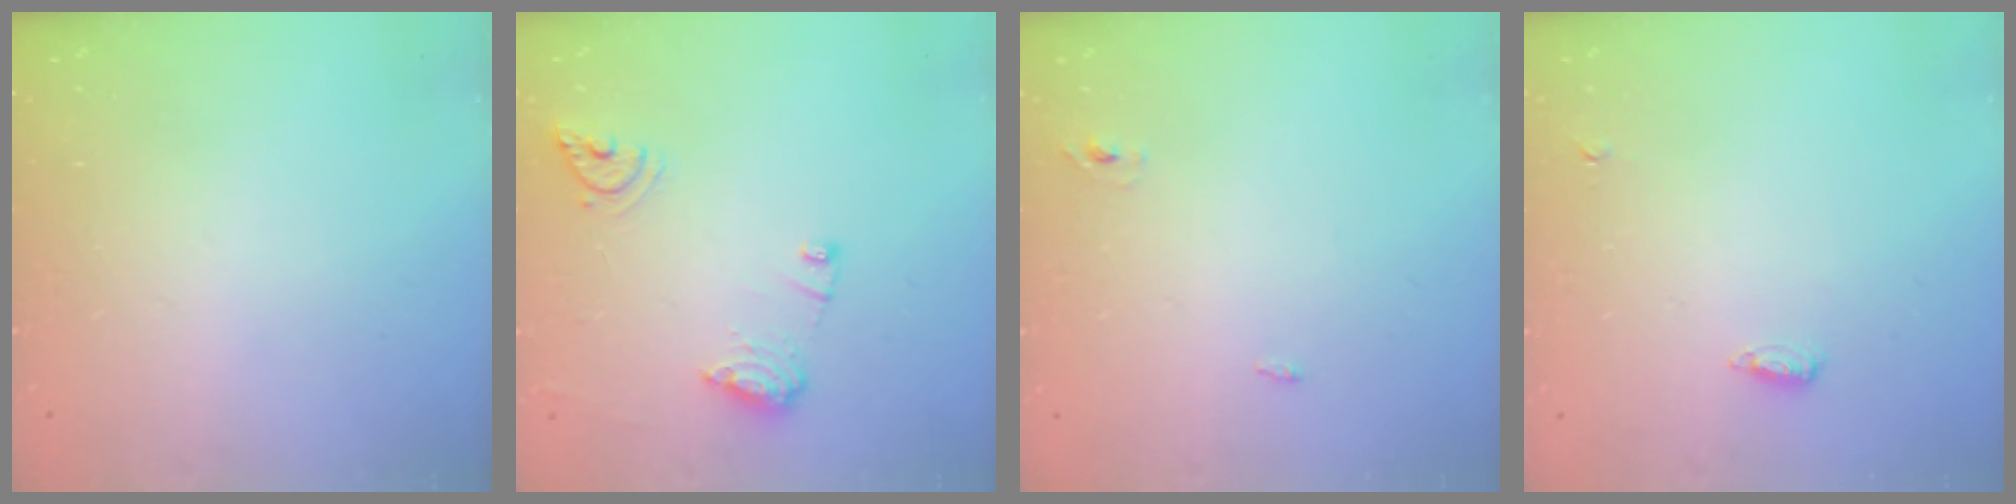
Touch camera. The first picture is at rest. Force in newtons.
{"total": 10.3, "press": 10.2, "slide": 1.1}
{"total": 2.3, "press": 2.1, "slide": 1.0}
{"total": 8.9, "press": 6.0, "slide": 6.5}